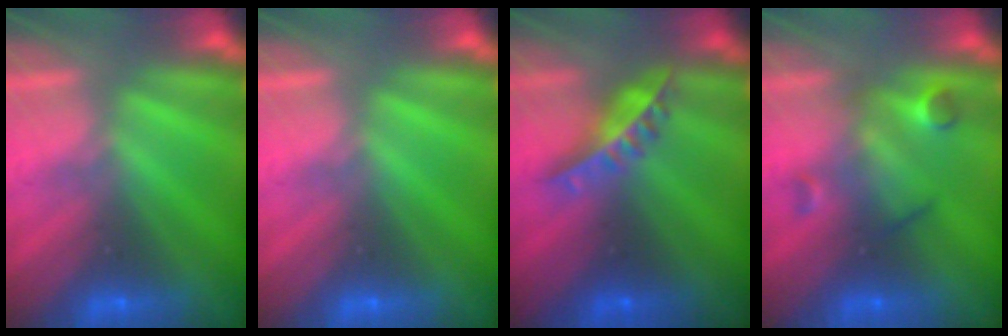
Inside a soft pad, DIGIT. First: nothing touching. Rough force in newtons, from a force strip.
{"total": 0.0}
{"total": 7.9}
{"total": 2.5}